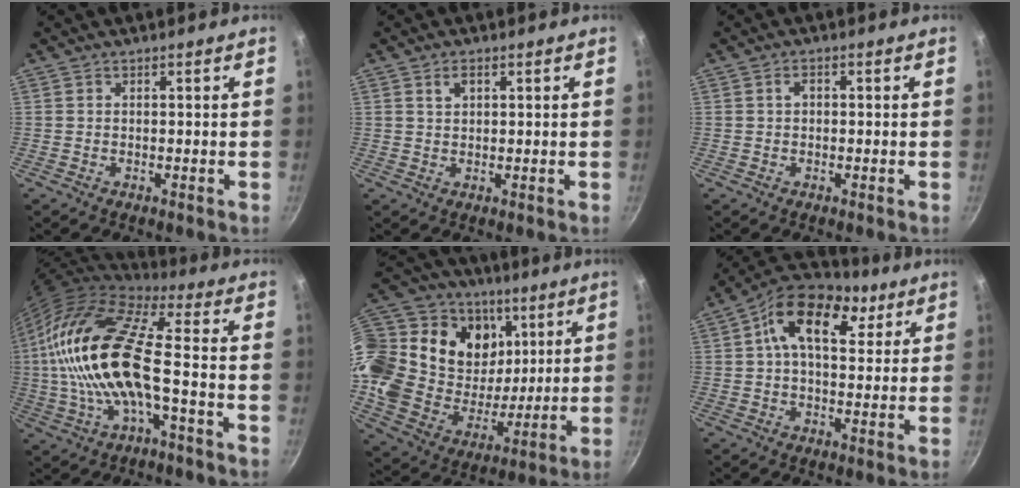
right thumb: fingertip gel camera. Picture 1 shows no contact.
{"total": 1.0, "force": [0.3, 0.8, 0.6], "torque": [-0.008, 0.005, 0.004]}
{"total": 1.7, "force": [0.1, 1.2, 1.2], "torque": [-0.015, 0.009, 0.001]}
{"total": 20.5, "force": [-1.4, 7.6, 19.0], "torque": [-0.372, 0.029, -0.037]}
{"total": 30.3, "force": [12.8, 20.5, 18.3], "torque": [-0.320, -0.045, 0.224]}
{"total": 16.1, "force": [5.9, 9.8, 11.4], "torque": [-0.163, -0.003, 0.078]}